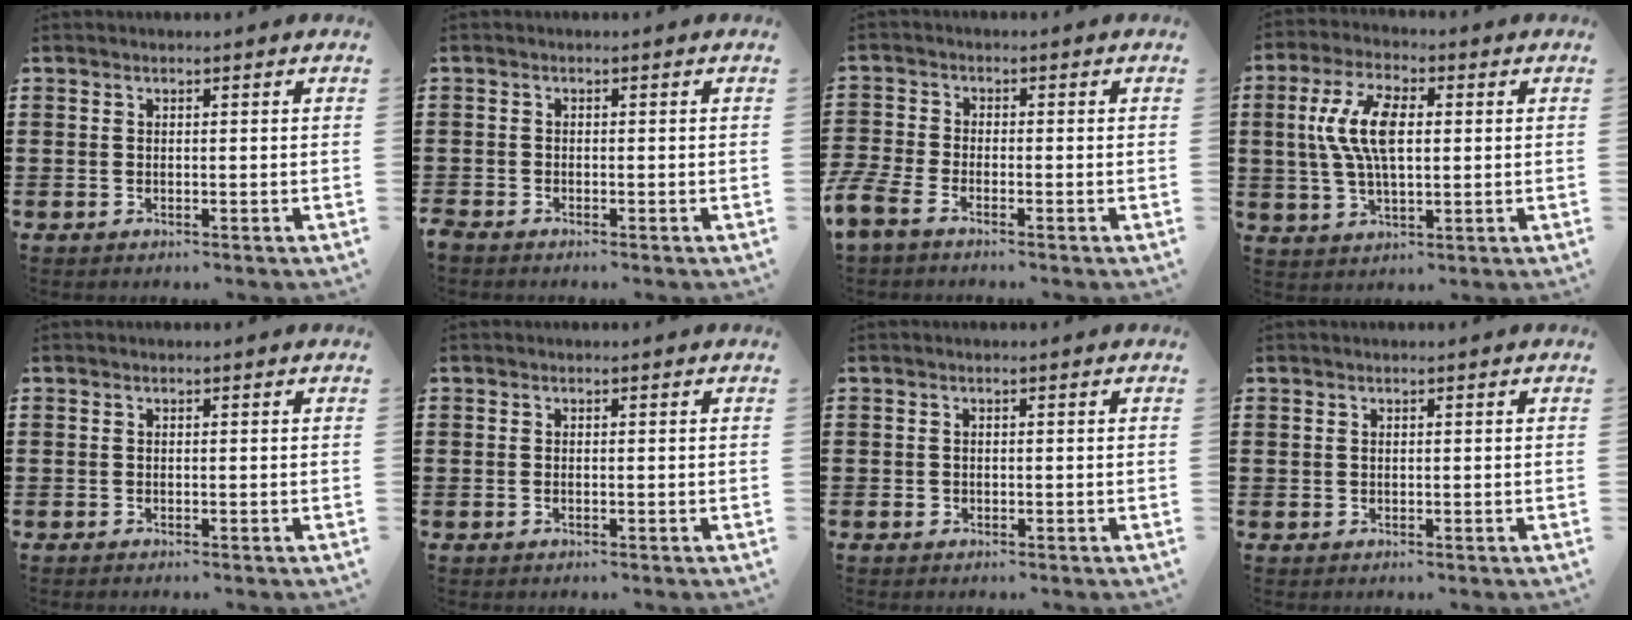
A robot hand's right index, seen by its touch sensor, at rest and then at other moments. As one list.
[{"total": 0.9, "force": [-0.8, 0.3, 0.0], "torque": [-0.004, 0.001, -0.018]}, {"total": 3.0, "force": [-2.5, 0.7, 1.5], "torque": [-0.055, -0.007, -0.059]}, {"total": 9.2, "force": [1.1, 3.9, 8.2], "torque": [-0.187, 0.005, 0.011]}, {"total": 0.0}, {"total": 0.0}, {"total": 0.7, "force": [-0.2, 0.6, 0.2], "torque": [-0.004, 0.004, -0.005]}, {"total": 0.5, "force": [0.3, 0.4, 0.1], "torque": [-0.003, 0.003, 0.006]}]